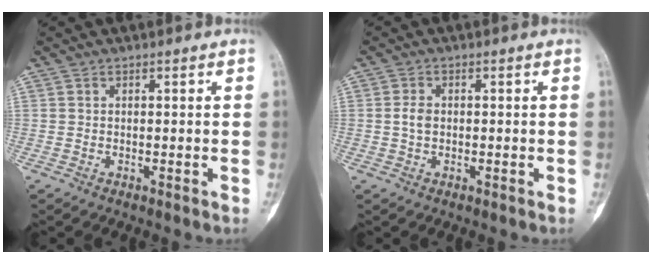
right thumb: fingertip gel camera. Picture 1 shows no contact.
{"total": 2.3, "force": [0.1, 1.6, 1.7], "torque": [-0.032, 0.003, 0.000]}